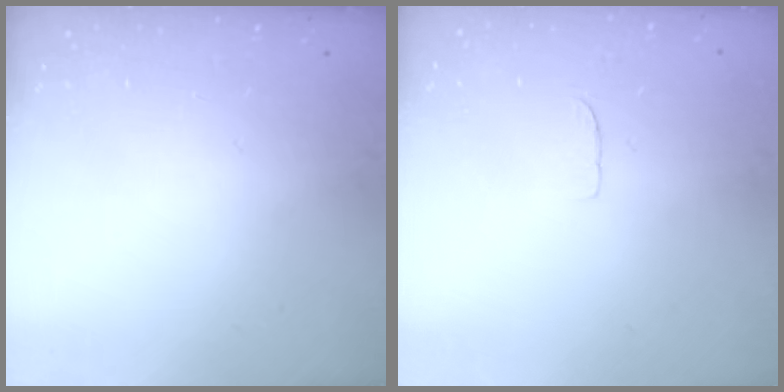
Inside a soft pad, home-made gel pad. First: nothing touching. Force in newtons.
{"total": 3.2, "press": 3.2, "slide": 0.3}